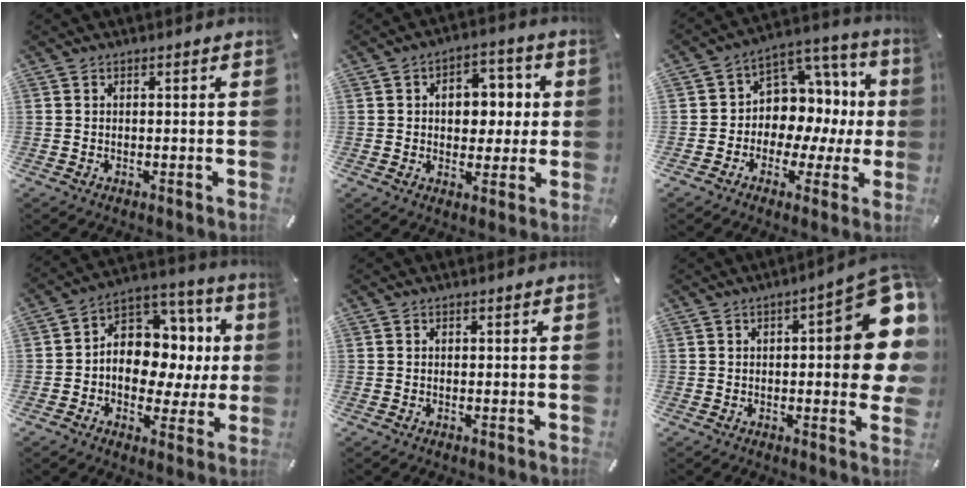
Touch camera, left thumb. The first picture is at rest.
{"total": 9.0, "force": [0.9, 6.8, 5.9], "torque": [-0.066, 0.000, 0.007]}
{"total": 10.6, "force": [0.7, 9.6, 4.5], "torque": [-0.061, -0.027, 0.022]}
{"total": 11.3, "force": [0.5, 9.8, 5.7], "torque": [-0.073, -0.020, 0.018]}
{"total": 0.0}
{"total": 18.9, "force": [4.1, 6.4, 17.3], "torque": [-0.201, -0.036, 0.064]}